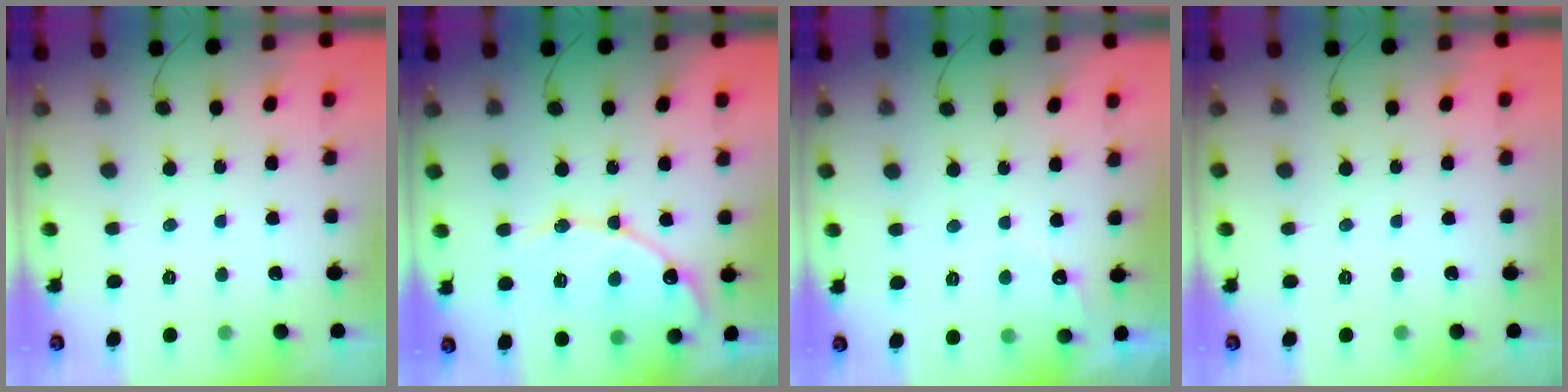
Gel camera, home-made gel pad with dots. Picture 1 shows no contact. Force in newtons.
{"total": 14.0, "press": 13.9, "slide": 1.2}
{"total": 2.5, "press": 2.5, "slide": 0.1}
{"total": 0.0}